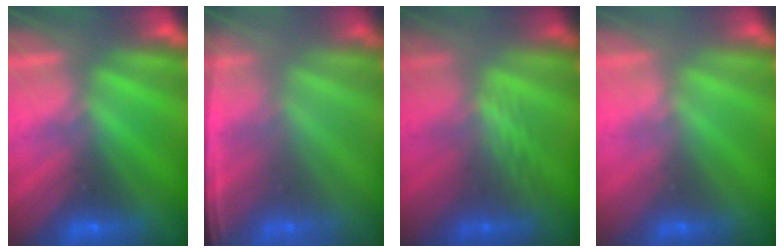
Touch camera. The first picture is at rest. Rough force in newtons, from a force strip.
{"total": 1.3}
{"total": 2.4}
{"total": 2.2}